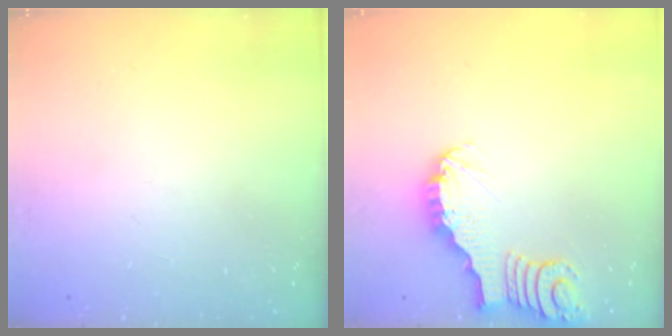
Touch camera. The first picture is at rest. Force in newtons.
{"total": 3.5, "press": 3.5, "slide": 0.3}